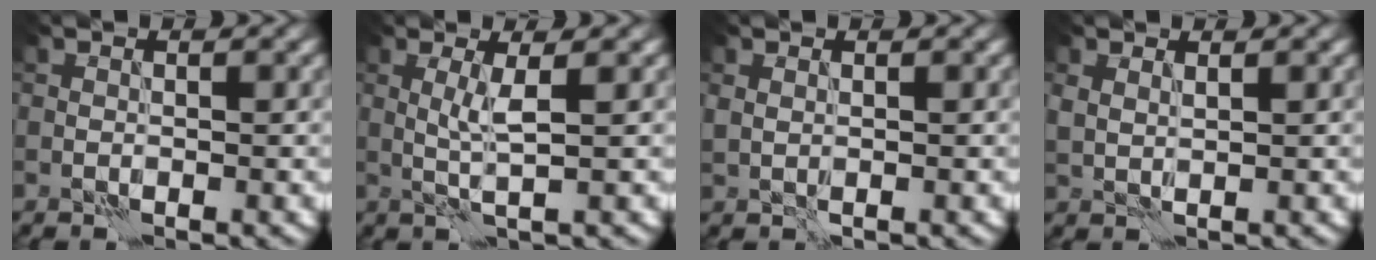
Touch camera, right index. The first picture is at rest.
{"total": 2.1, "force": [0.4, 0.0, 2.0], "torque": [-0.045, 0.000, 0.007]}
{"total": 0.7, "force": [0.4, 0.4, 0.4], "torque": [-0.014, -0.001, 0.011]}
{"total": 1.5, "force": [1.1, 0.6, 0.9], "torque": [-0.021, -0.002, 0.024]}